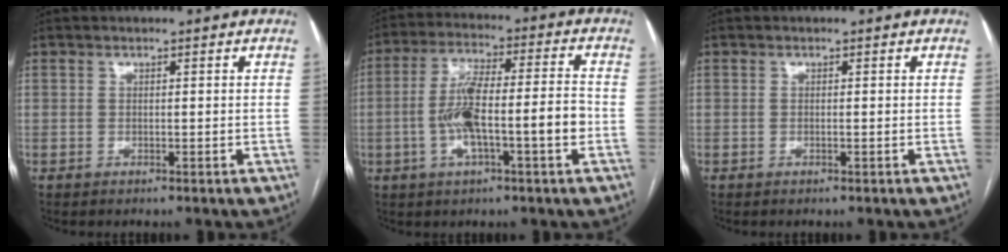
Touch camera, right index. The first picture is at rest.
{"total": 12.0, "force": [-2.6, 1.7, 11.5], "torque": [-0.214, 0.021, -0.046]}
{"total": 0.0}